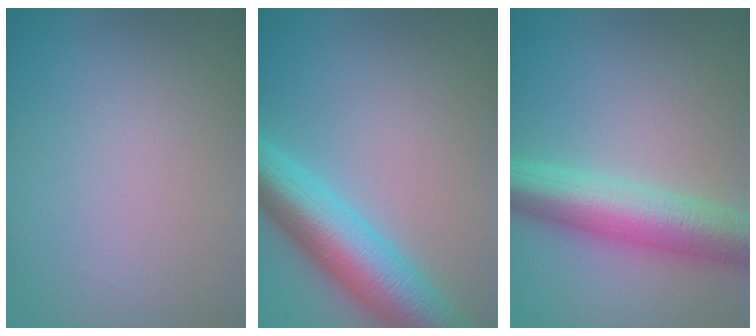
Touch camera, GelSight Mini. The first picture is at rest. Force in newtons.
{"total": 8.7, "press": 8.7, "slide": 0.1}
{"total": 7.4, "press": 7.4, "slide": 0.0}